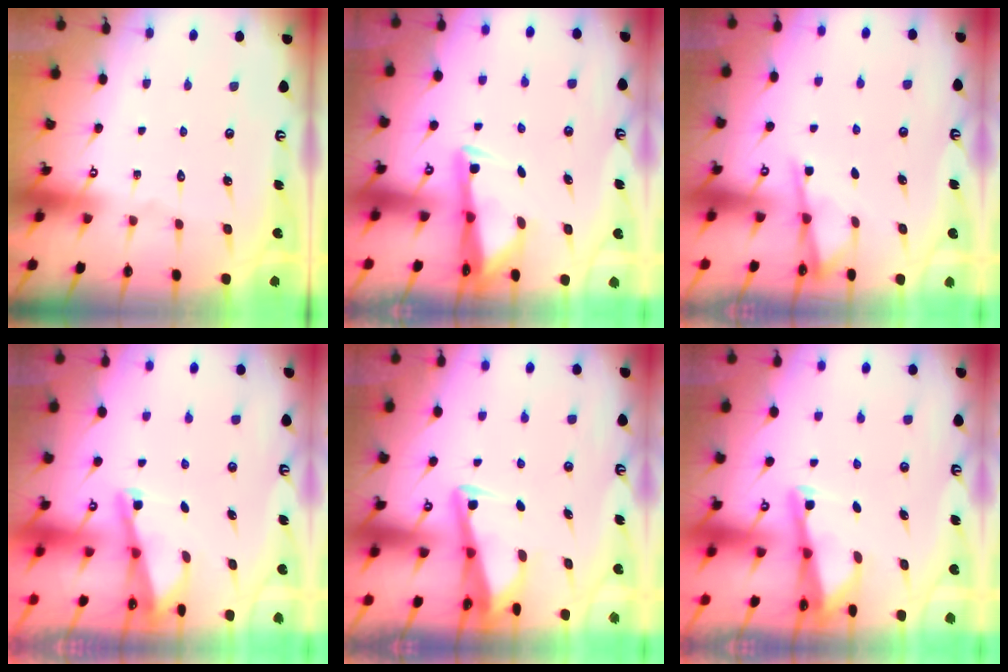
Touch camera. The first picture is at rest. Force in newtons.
{"total": 3.2, "press": 3.1, "slide": 0.9}
{"total": 2.5, "press": 2.4, "slide": 0.4}
{"total": 1.9, "press": 1.9, "slide": 0.4}
{"total": 3.2, "press": 3.2, "slide": 0.3}
{"total": 2.7, "press": 2.7, "slide": 0.1}